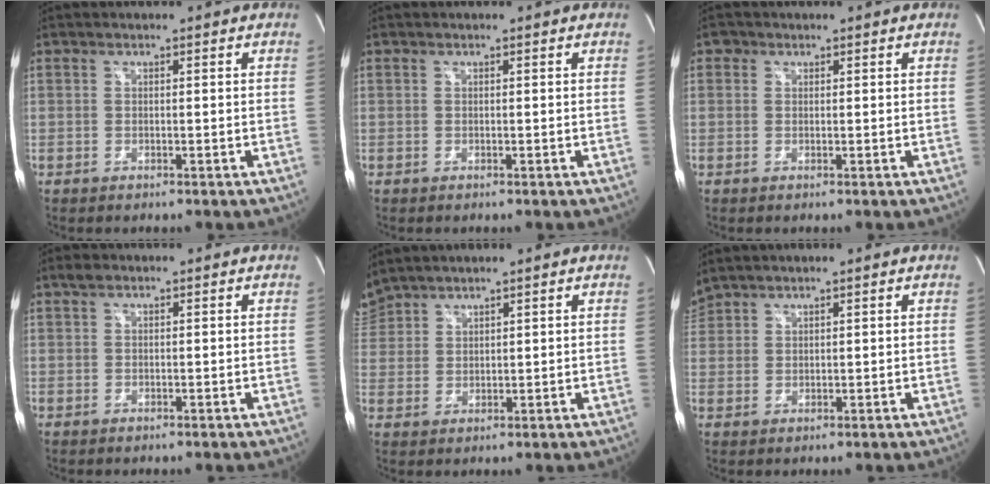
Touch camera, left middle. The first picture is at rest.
{"total": 0.0}
{"total": 1.1, "force": [0.6, 0.9, 0.1], "torque": [0.003, 0.001, 0.006]}
{"total": 1.0, "force": [0.8, 0.5, 0.5], "torque": [-0.013, 0.009, 0.014]}
{"total": 5.1, "force": [4.9, 1.1, 0.7], "torque": [-0.020, 0.025, 0.101]}
{"total": 3.6, "force": [3.5, 0.7, 0.8], "torque": [-0.024, 0.028, 0.073]}